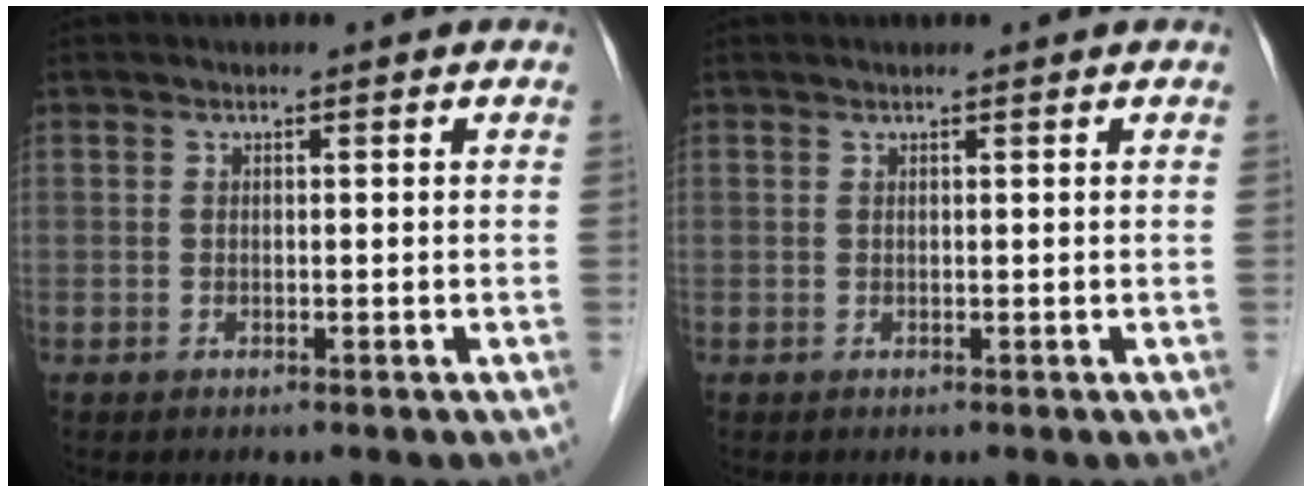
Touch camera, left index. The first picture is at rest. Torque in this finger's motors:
{"motor_torque": [0.00, -0.02, -0.01, -0.01]}